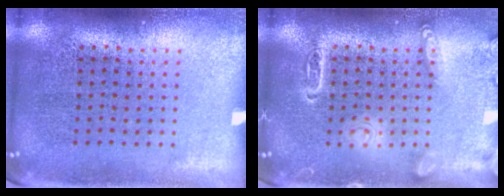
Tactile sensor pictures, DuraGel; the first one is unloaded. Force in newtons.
{"total": 2.7, "press": 2.7, "slide": 0.3}